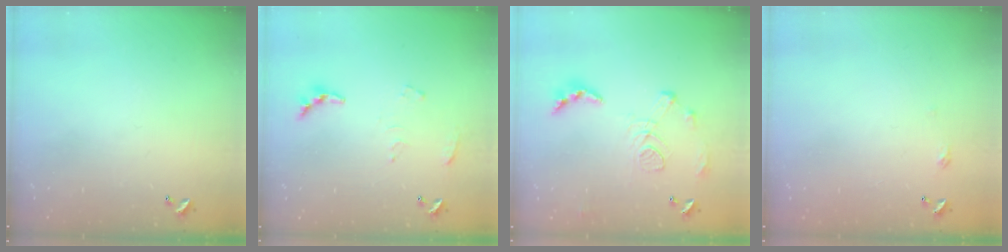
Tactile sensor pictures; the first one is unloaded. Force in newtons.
{"total": 6.2, "press": 6.2, "slide": 0.5}
{"total": 11.4, "press": 11.3, "slide": 1.0}
{"total": 2.7, "press": 2.6, "slide": 0.4}